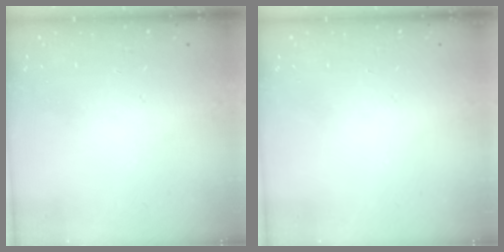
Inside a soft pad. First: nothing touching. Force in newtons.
{"total": 0.0}